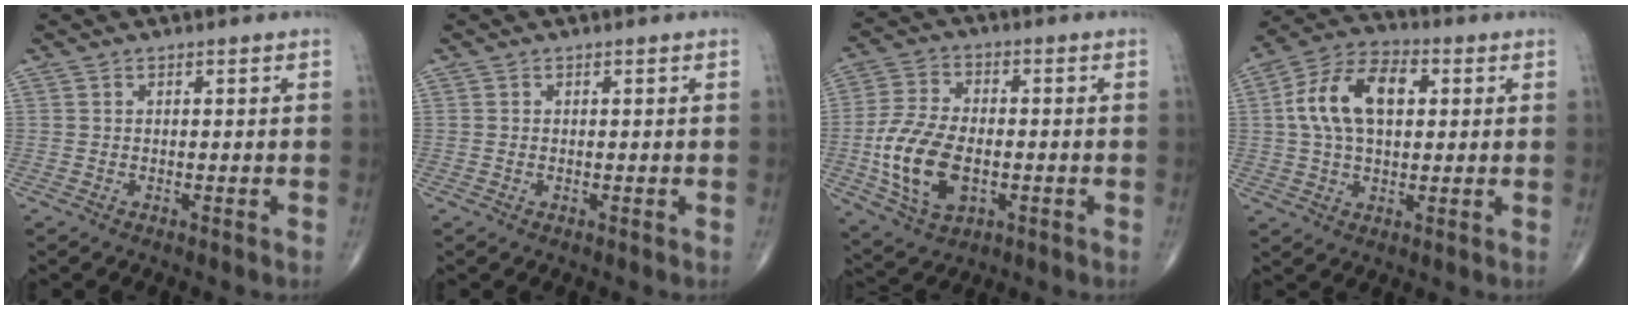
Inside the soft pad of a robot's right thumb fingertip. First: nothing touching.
{"total": 0.0}
{"total": 14.2, "force": [-2.7, 8.2, 11.2], "torque": [-0.219, 0.005, -0.045]}
{"total": 13.9, "force": [2.5, 8.2, 11.0], "torque": [-0.194, 0.024, 0.039]}